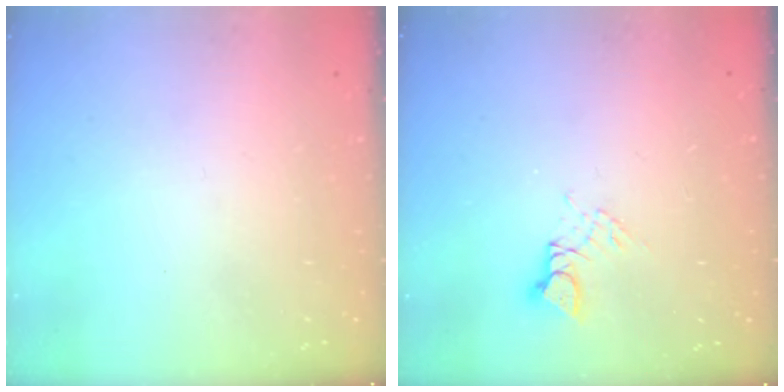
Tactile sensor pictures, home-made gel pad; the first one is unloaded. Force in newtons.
{"total": 3.7, "press": 3.6, "slide": 0.5}